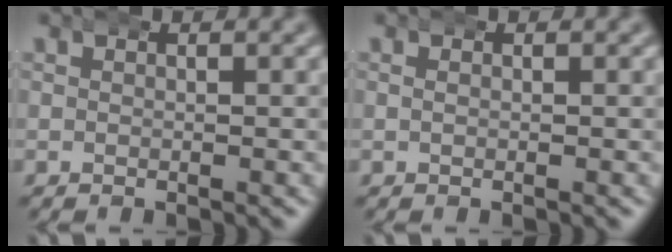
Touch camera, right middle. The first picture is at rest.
{"total": 0.0}